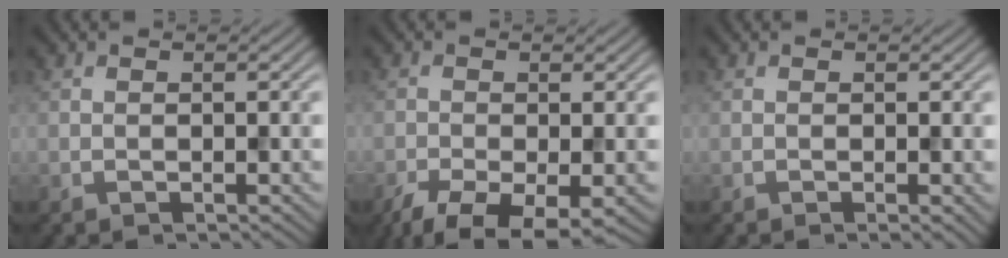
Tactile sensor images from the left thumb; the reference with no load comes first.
{"total": 7.5, "force": [-4.5, 2.8, 5.3], "torque": [-0.100, -0.024, -0.077]}
{"total": 0.7, "force": [-0.1, 0.1, 0.7], "torque": [-0.009, -0.005, -0.004]}